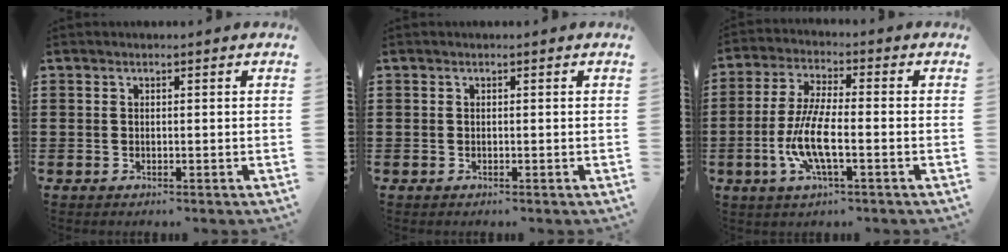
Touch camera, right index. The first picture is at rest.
{"total": 0.0}
{"total": 8.3, "force": [-2.6, 2.1, 7.6], "torque": [-0.173, -0.014, -0.058]}